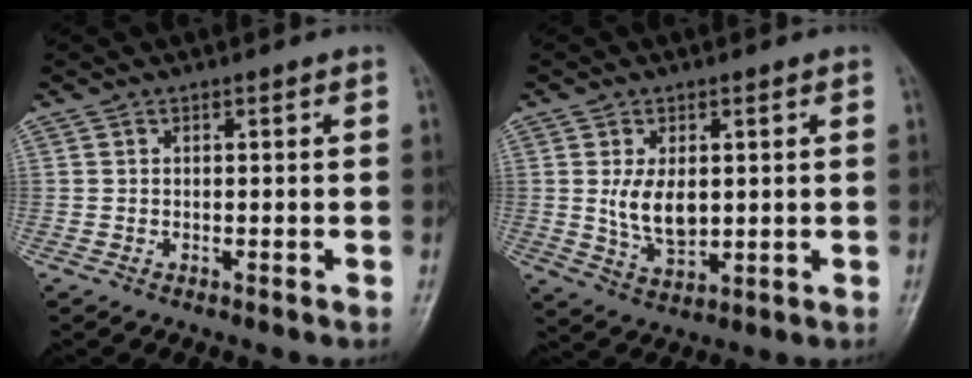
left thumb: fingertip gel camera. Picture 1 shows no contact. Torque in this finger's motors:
{"motor_torque": [0.07, -0.08, 0.75, -0.12, 0.02]}